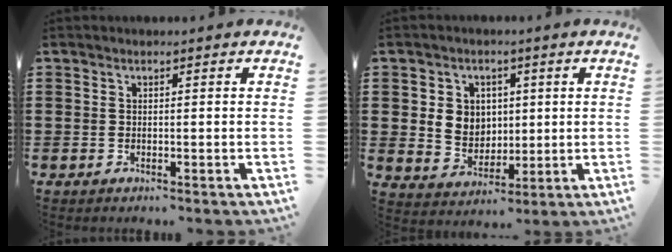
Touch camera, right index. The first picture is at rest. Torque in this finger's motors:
{"motor_torque": [0.40, 0.35, 0.44, 0.04]}